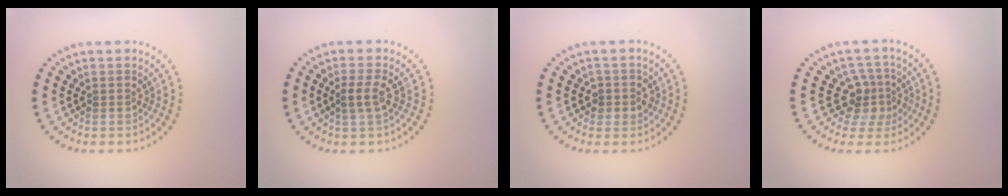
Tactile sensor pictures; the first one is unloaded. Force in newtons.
{"total": 1.9, "press": 1.7, "slide": 0.7}
{"total": 2.0, "press": 1.8, "slide": 0.9}
{"total": 3.2, "press": 2.3, "slide": 2.2}